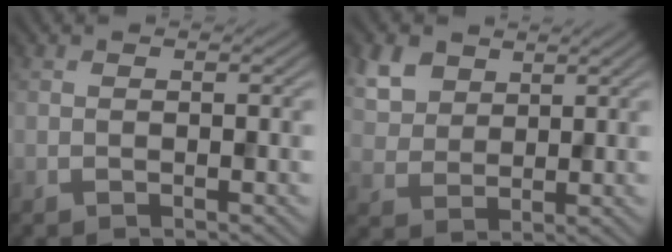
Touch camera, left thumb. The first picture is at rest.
{"total": 5.6, "force": [3.1, 3.8, 2.8], "torque": [-0.082, 0.001, 0.066]}